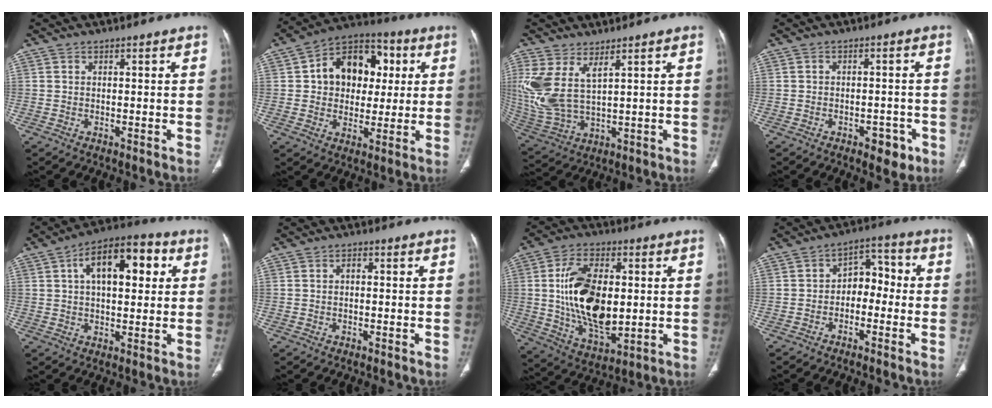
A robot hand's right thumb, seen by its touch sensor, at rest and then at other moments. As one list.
[{"total": 15.5, "force": [3.1, 11.7, 9.8], "torque": [-0.094, 0.015, 0.042]}, {"total": 11.9, "force": [4.8, 5.2, 9.6], "torque": [-0.235, -0.020, 0.115]}, {"total": 4.6, "force": [-2.5, 2.6, 2.9], "torque": [-0.019, 0.013, -0.028]}, {"total": 14.8, "force": [4.3, 7.4, 12.1], "torque": [-0.162, 0.021, 0.061]}, {"total": 1.4, "force": [0.0, 0.8, 1.1], "torque": [-0.016, 0.005, -0.002]}, {"total": 18.5, "force": [1.1, 10.1, 15.5], "torque": [-0.267, -0.011, 0.030]}, {"total": 7.0, "force": [-1.4, 5.0, 4.8], "torque": [-0.039, 0.042, -0.037]}]